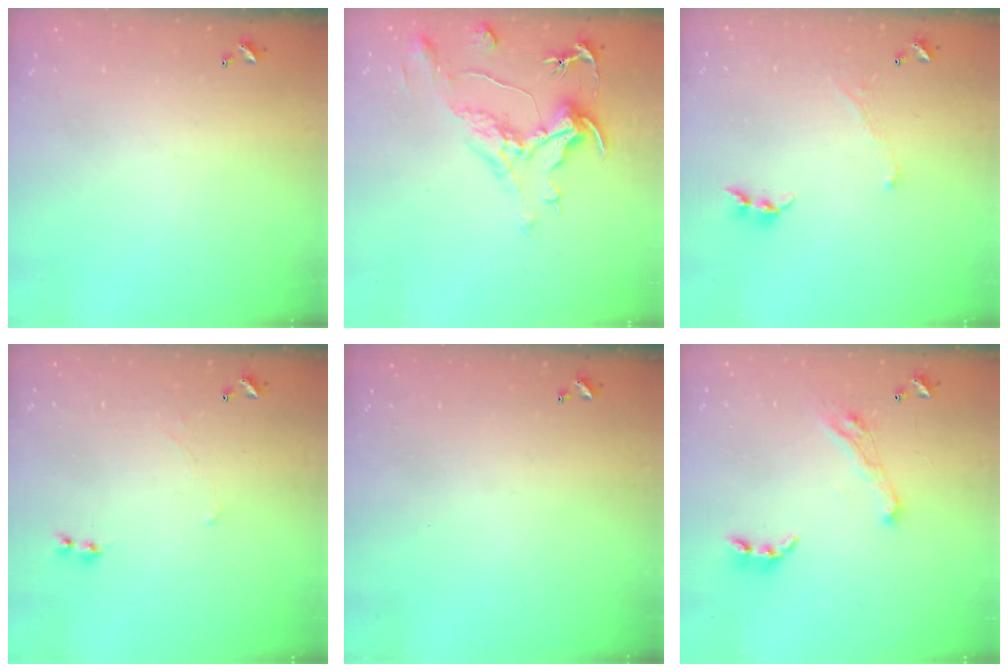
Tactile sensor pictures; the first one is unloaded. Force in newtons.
{"total": 1.6, "press": 0.1, "slide": 1.6}
{"total": 1.3, "press": 1.2, "slide": 0.5}
{"total": 2.3, "press": 2.3, "slide": 0.2}
{"total": 0.0}
{"total": 7.0, "press": 6.8, "slide": 1.3}